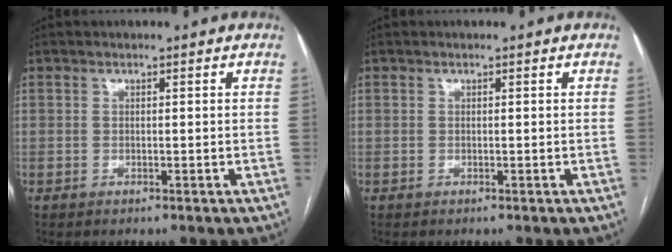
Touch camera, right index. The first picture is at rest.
{"total": 0.0}